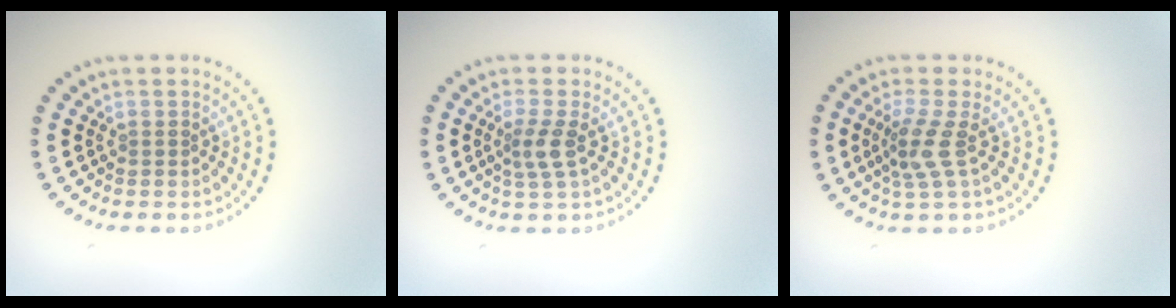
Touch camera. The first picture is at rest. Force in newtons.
{"total": 2.1, "press": 1.6, "slide": 1.3}
{"total": 2.8, "press": 2.1, "slide": 1.8}